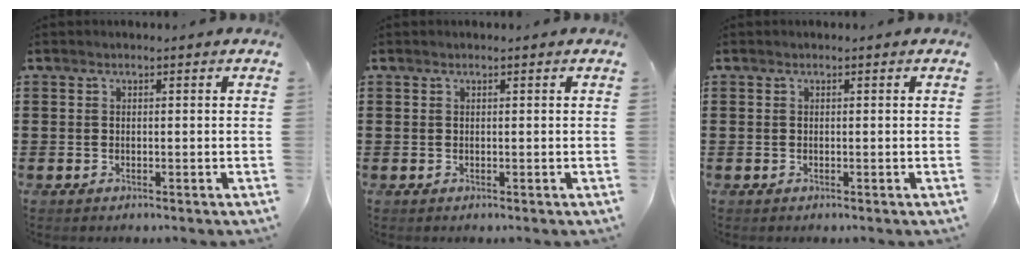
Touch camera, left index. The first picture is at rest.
{"total": 0.0}
{"total": 0.0}